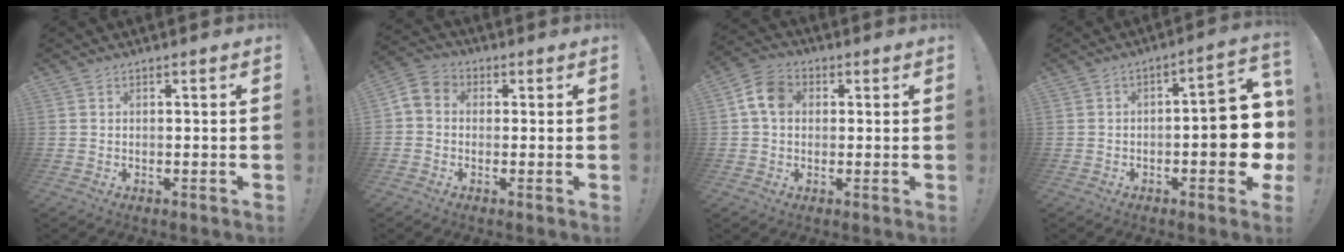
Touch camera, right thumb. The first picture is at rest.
{"total": 4.8, "force": [-0.9, 4.0, 2.4], "torque": [-0.054, 0.013, -0.014]}
{"total": 8.0, "force": [1.4, 6.0, 5.1], "torque": [-0.093, 0.017, 0.032]}
{"total": 12.7, "force": [-2.6, 4.7, 11.5], "torque": [-0.130, 0.011, -0.043]}